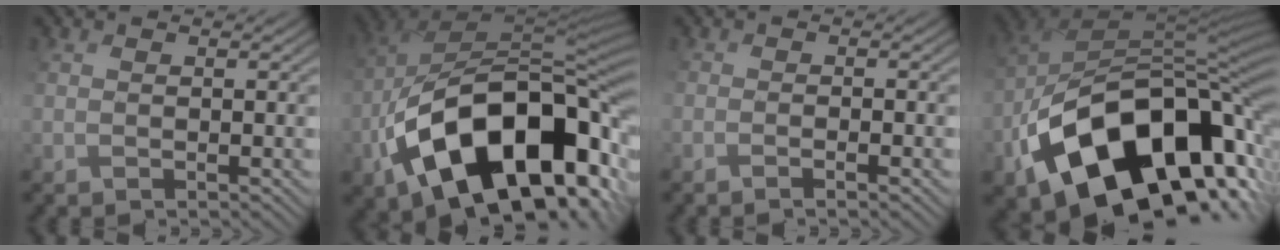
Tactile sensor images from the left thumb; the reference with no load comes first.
{"total": 18.1, "force": [-7.2, 10.3, 13.1], "torque": [-0.220, -0.014, -0.116]}
{"total": 1.7, "force": [-1.4, 0.2, 1.0], "torque": [-0.011, 0.004, -0.032]}
{"total": 18.3, "force": [-8.5, 11.2, 11.6], "torque": [-0.194, -0.028, -0.136]}